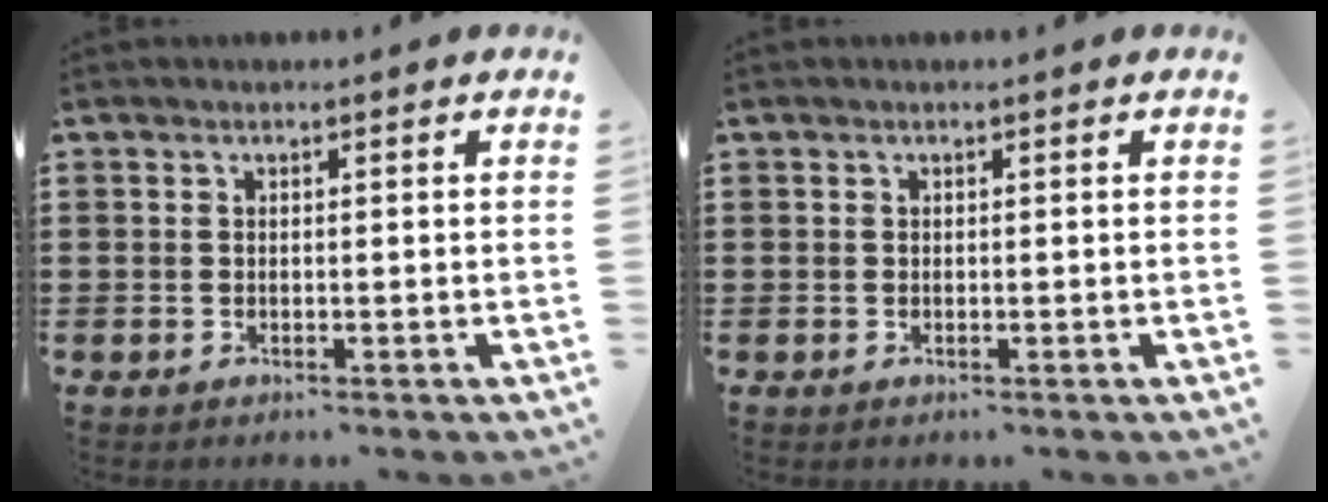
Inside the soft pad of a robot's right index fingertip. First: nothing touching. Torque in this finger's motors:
{"motor_torque": [0.01, 0.07, -0.01, 0.00]}